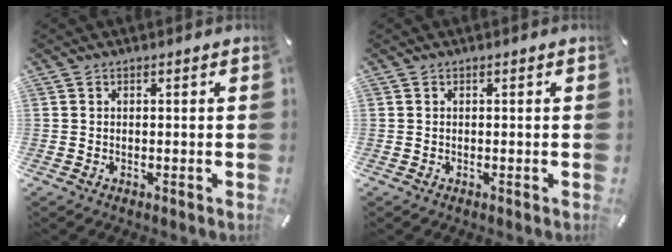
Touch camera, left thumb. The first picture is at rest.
{"total": 0.0}